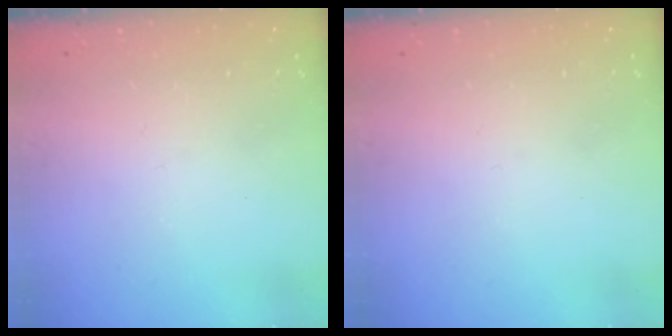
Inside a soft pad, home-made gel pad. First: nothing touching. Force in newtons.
{"total": 0.0}